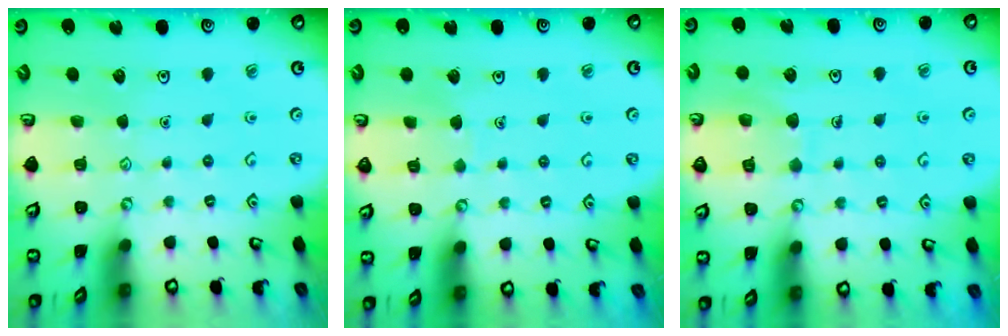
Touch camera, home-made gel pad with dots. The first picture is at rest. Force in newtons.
{"total": 2.4, "press": 2.4, "slide": 0.1}
{"total": 7.9, "press": 7.9, "slide": 0.6}